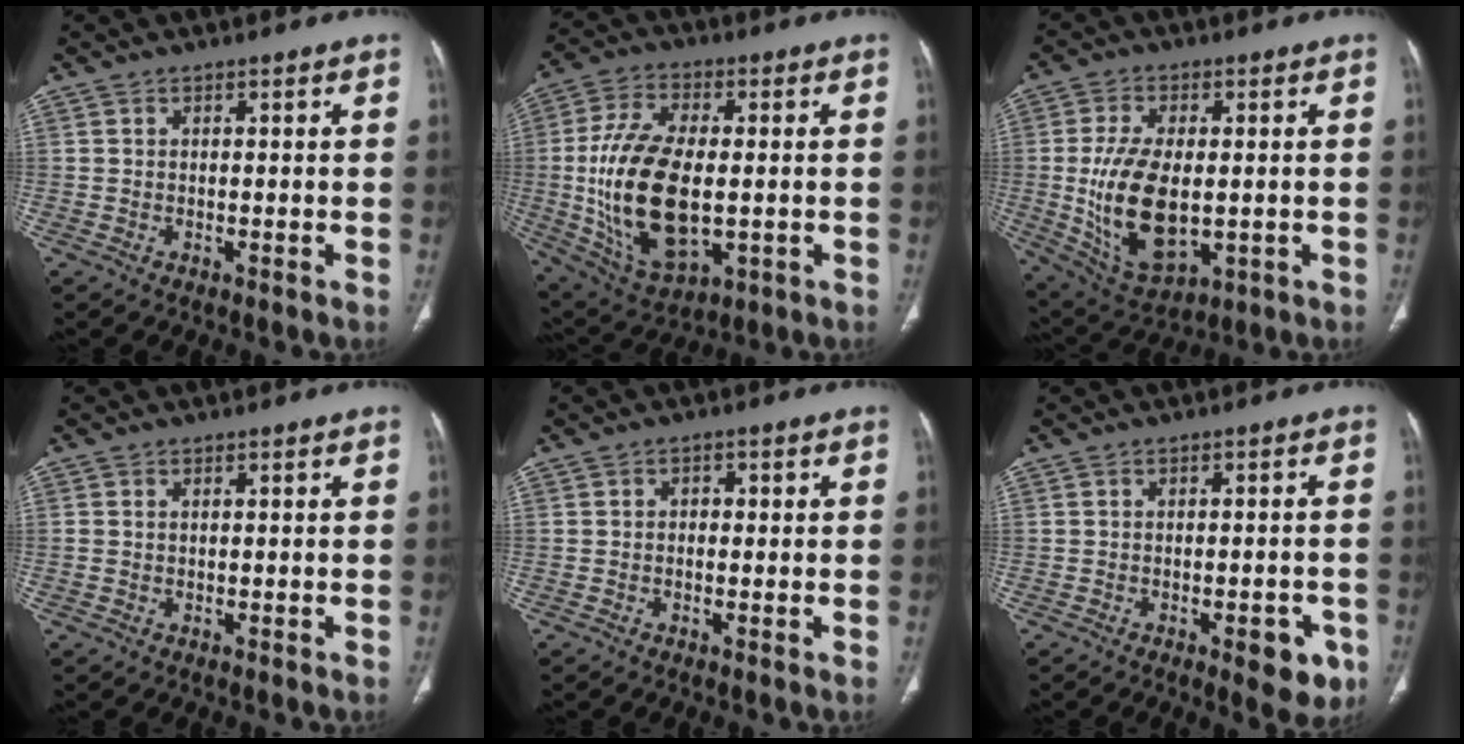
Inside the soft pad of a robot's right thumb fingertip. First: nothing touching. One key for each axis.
{"total": 20.6, "fx": -1.4, "fy": 10.8, "fz": 17.5, "tx": -0.343, "ty": -0.006, "tz": -0.007}
{"total": 15.9, "fx": -1.1, "fy": 8.6, "fz": 13.3, "tx": -0.247, "ty": -0.011, "tz": 0.000}
{"total": 0.8, "fx": 0.0, "fy": 0.6, "fz": 0.6, "tx": -0.020, "ty": 0.008, "tz": 0.004}
{"total": 1.7, "fx": 0.0, "fy": 1.3, "fz": 1.2, "tx": -0.008, "ty": 0.006, "tz": -0.005}
{"total": 6.8, "fx": -3.1, "fy": 2.8, "fz": 5.4, "tx": -0.046, "ty": 0.006, "tz": -0.032}